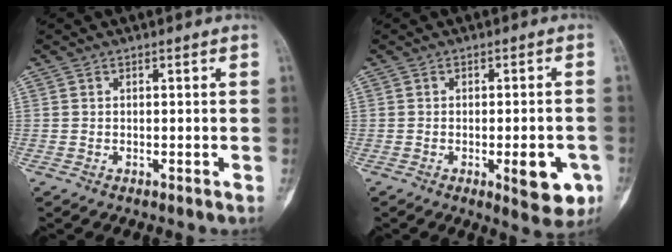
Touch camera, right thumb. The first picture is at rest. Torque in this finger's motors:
{"motor_torque": [1.64, 1.20, 0.68, -0.86, 0.37]}